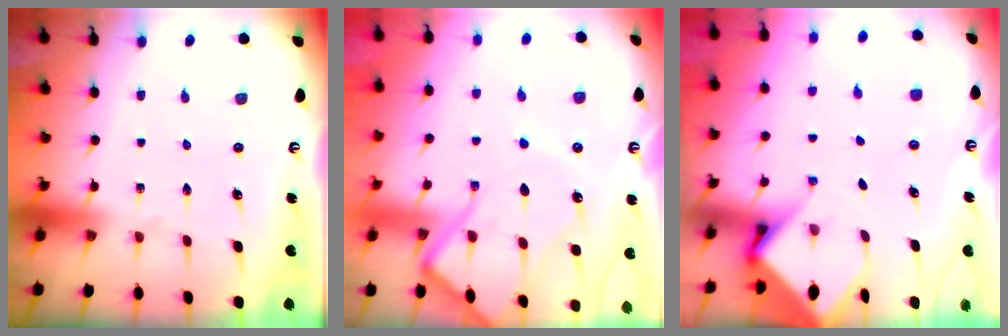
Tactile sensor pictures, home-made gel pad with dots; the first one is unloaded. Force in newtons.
{"total": 12.6, "press": 12.5, "slide": 1.3}
{"total": 6.6, "press": 6.6, "slide": 0.5}